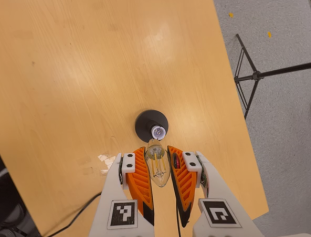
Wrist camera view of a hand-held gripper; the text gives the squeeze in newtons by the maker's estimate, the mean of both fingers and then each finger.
{"total": 21.5, "left": 24.6, "right": 18.3}